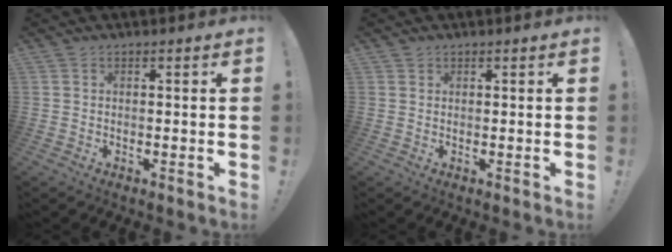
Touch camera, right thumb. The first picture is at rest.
{"total": 0.7, "force": [0.6, 0.4, 0.0], "torque": [0.001, -0.001, 0.012]}